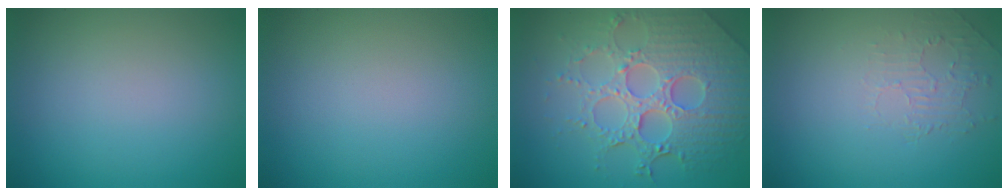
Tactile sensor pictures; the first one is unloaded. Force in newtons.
{"total": 0.0}
{"total": 8.2, "press": 5.9, "slide": 5.7}
{"total": 1.9, "press": 0.3, "slide": 1.9}